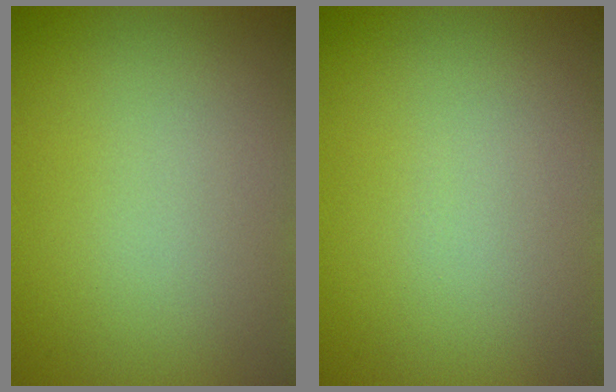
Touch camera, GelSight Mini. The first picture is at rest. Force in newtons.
{"total": 0.0}